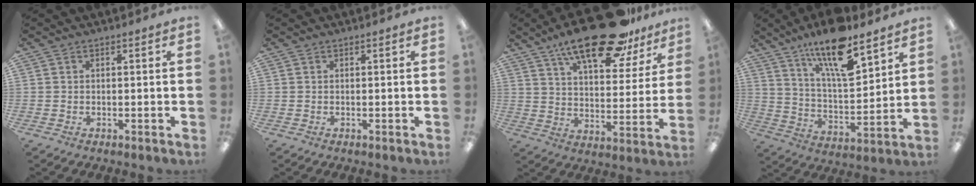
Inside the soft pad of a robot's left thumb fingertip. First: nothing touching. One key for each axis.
{"total": 0.0}
{"total": 20.9, "fx": 15.3, "fy": 7.3, "fz": 12.3, "tx": -0.188, "ty": -0.087, "tz": 0.256}
{"total": 17.5, "fx": 12.4, "fy": 5.2, "fz": 11.2, "tx": -0.195, "ty": -0.069, "tz": 0.207}